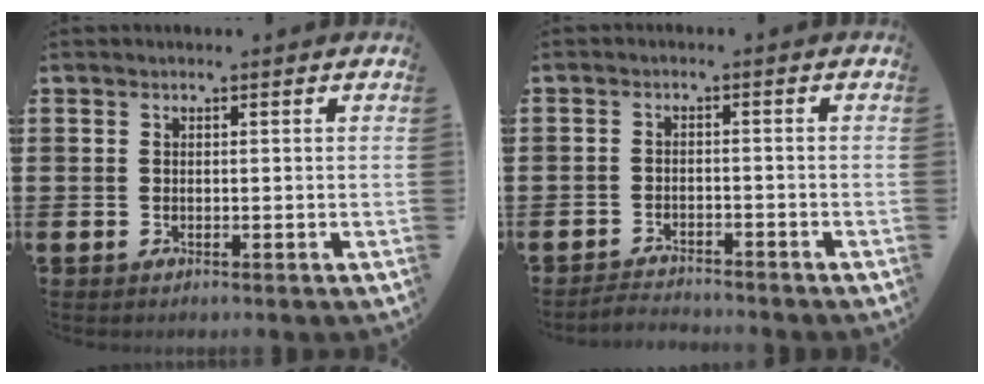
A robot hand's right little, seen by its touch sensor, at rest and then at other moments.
{"total": 2.2, "force": [-2.2, 0.0, -0.2], "torque": [-0.003, 0.003, -0.047]}